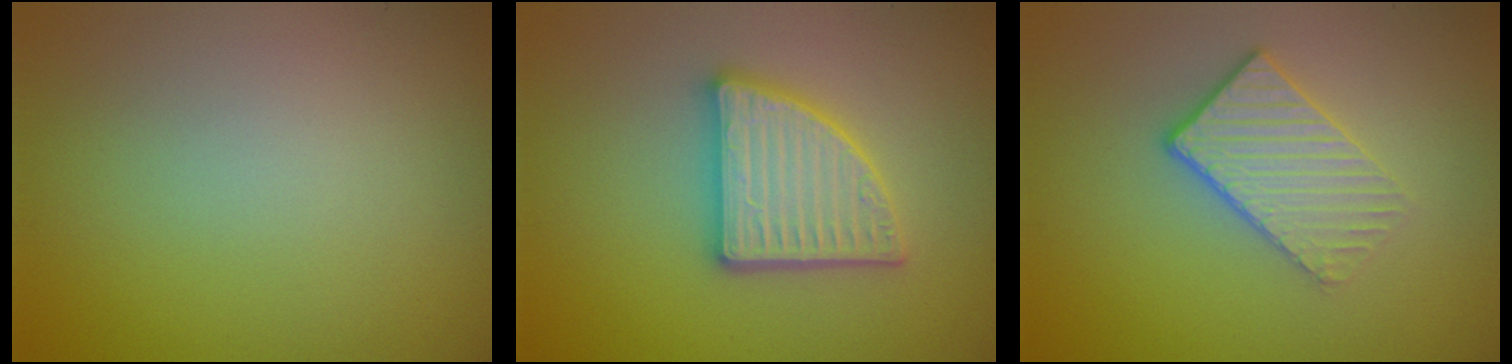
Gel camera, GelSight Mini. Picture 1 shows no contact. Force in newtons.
{"total": 4.9, "press": 4.9, "slide": 0.7}
{"total": 3.2, "press": 2.9, "slide": 1.4}